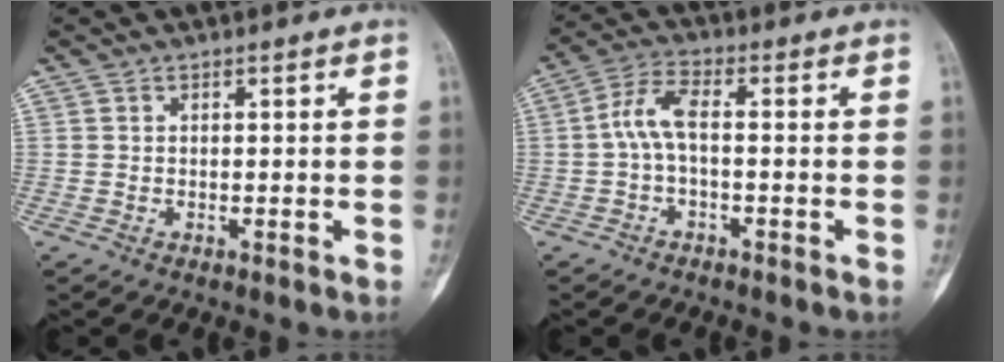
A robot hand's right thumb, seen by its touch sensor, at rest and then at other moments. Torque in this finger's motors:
{"motor_torque": [0.04, 0.01, 0.13, -0.13, 0.03]}